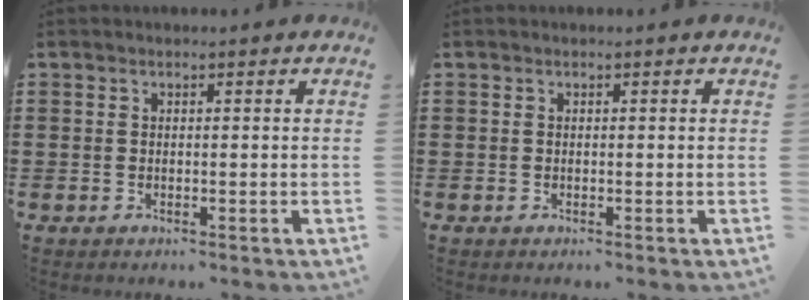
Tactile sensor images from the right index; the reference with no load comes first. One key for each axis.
{"total": 0.0}